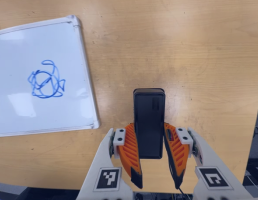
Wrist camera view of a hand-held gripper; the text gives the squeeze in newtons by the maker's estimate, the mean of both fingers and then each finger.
{"total": 7.5, "left": 5.3, "right": 9.8}